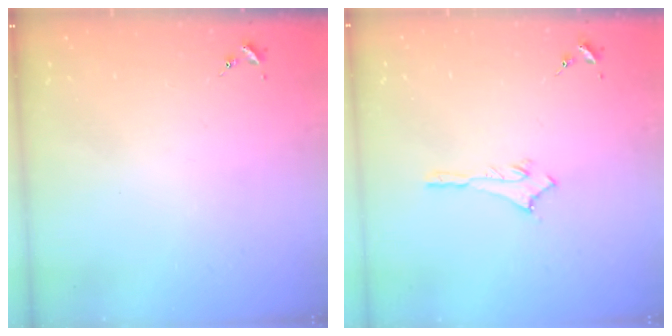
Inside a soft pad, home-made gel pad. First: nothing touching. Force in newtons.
{"total": 2.9, "press": 2.9, "slide": 0.2}